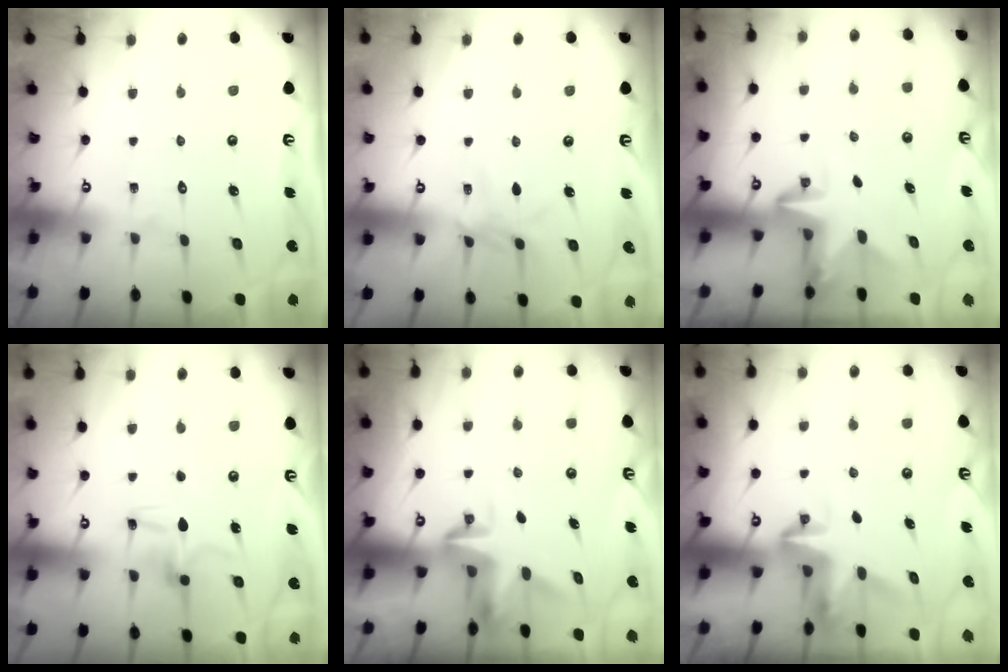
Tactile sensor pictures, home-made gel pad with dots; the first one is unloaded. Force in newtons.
{"total": 5.4, "press": 5.3, "slide": 0.5}
{"total": 3.6, "press": 3.6, "slide": 0.2}
{"total": 6.7, "press": 6.7, "slide": 0.5}
{"total": 3.3, "press": 3.3, "slide": 0.4}
{"total": 3.8, "press": 3.8, "slide": 0.3}